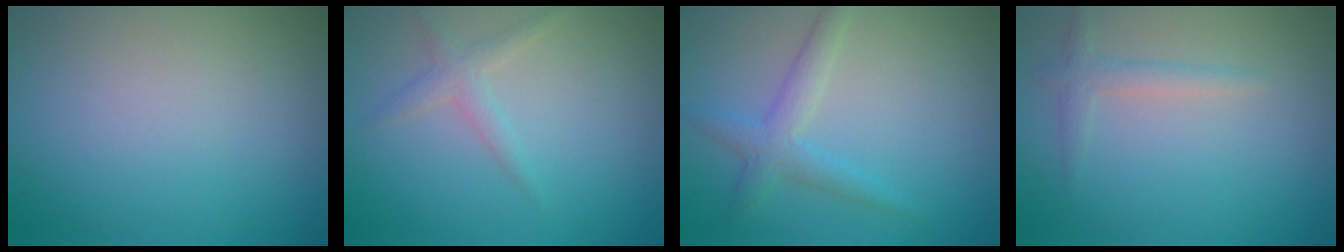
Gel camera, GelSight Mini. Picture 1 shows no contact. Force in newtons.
{"total": 1.6, "press": 1.6, "slide": 0.0}
{"total": 2.7, "press": 2.7, "slide": 0.1}
{"total": 1.5, "press": 1.5, "slide": 0.0}